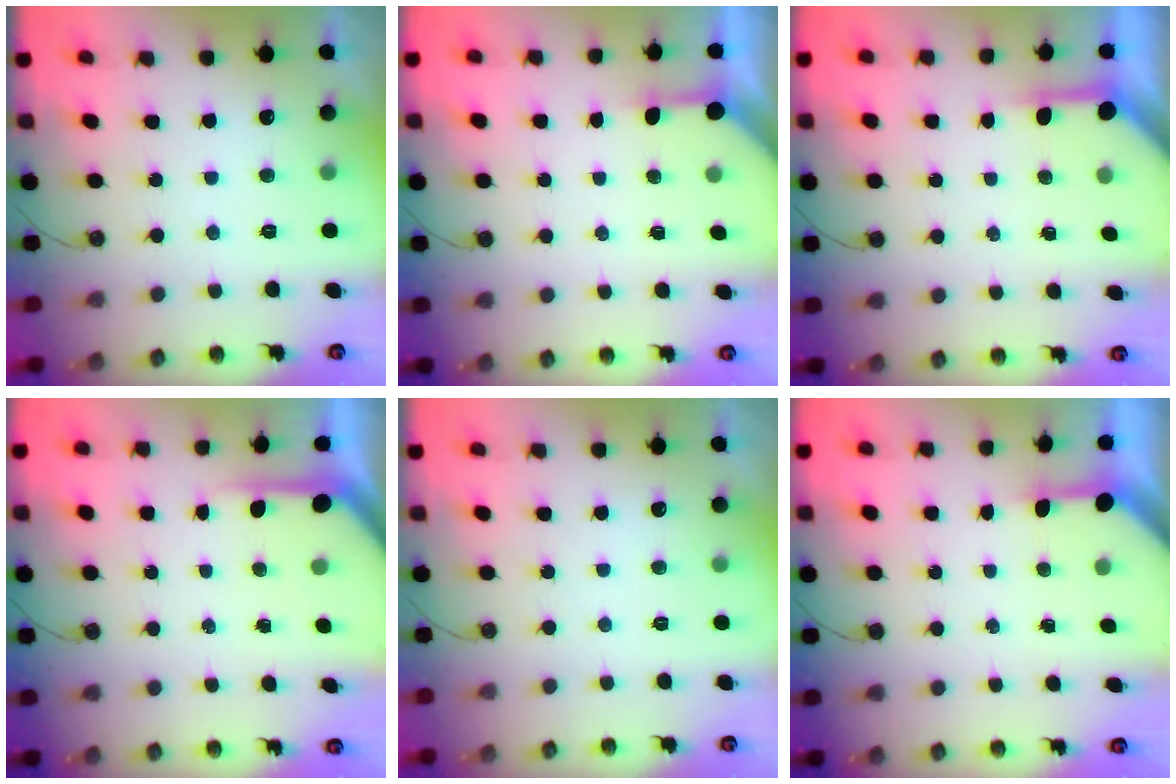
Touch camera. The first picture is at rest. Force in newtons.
{"total": 2.7, "press": 2.6, "slide": 0.3}
{"total": 3.9, "press": 3.9, "slide": 0.5}
{"total": 5.2, "press": 5.2, "slide": 0.5}
{"total": 0.0}
{"total": 3.5, "press": 3.4, "slide": 0.4}